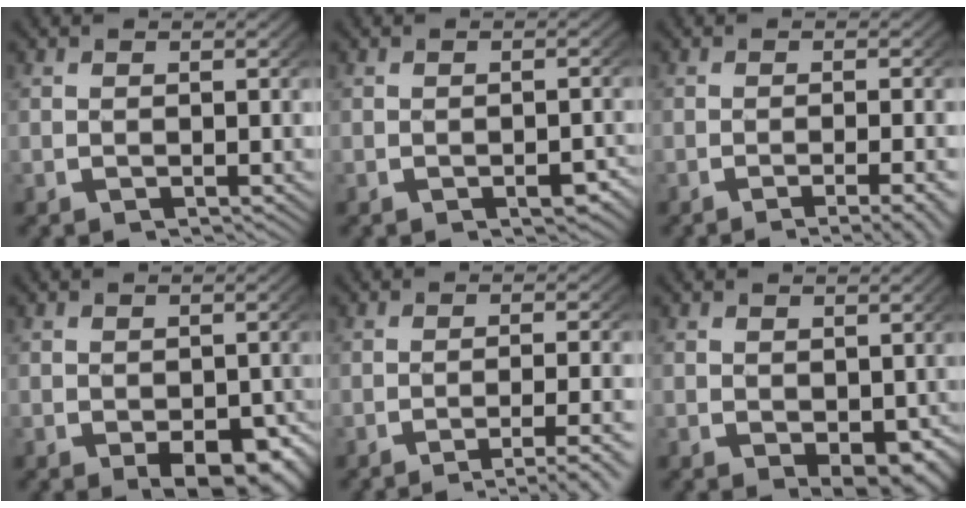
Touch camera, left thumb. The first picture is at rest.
{"total": 1.3, "force": [-0.8, 0.6, 0.8], "torque": [-0.013, -0.006, -0.009]}
{"total": 4.7, "force": [-3.2, 1.2, 3.3], "torque": [-0.050, -0.010, -0.044]}
{"total": 4.7, "force": [-1.7, 2.8, 3.5], "torque": [-0.053, -0.038, -0.007]}
{"total": 5.3, "force": [-3.8, 1.6, 3.4], "torque": [-0.054, -0.009, -0.053]}
{"total": 3.1, "force": [-0.3, 2.1, 2.3], "torque": [-0.035, -0.026, 0.015]}